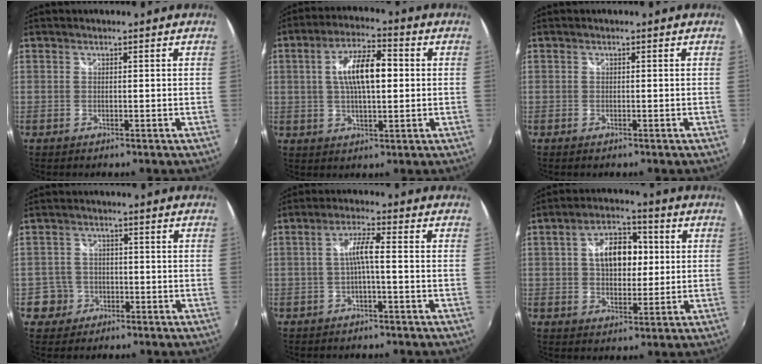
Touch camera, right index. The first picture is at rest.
{"total": 10.0, "force": [1.2, 3.7, 9.3], "torque": [-0.167, 0.014, 0.020]}
{"total": 0.6, "force": [-0.5, 0.3, 0.2], "torque": [-0.003, -0.004, -0.011]}
{"total": 4.6, "force": [-1.7, 4.3, 0.1], "torque": [-0.007, 0.023, -0.026]}
{"total": 3.9, "force": [-1.0, 0.0, 3.8], "torque": [-0.078, 0.007, -0.019]}
{"total": 10.1, "force": [1.5, 6.4, 7.7], "torque": [-0.131, 0.022, 0.026]}